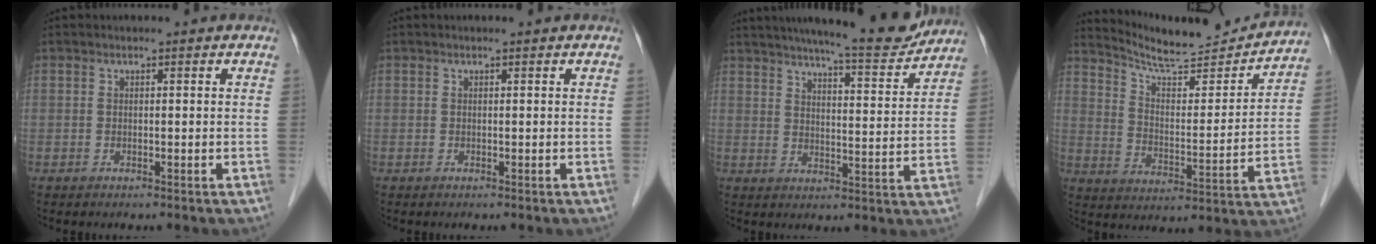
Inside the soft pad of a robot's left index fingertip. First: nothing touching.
{"total": 0.0}
{"total": 14.9, "force": [13.4, 1.1, 6.4], "torque": [-0.092, -0.010, 0.179]}
{"total": 16.3, "force": [15.7, 0.6, 4.0], "torque": [-0.070, -0.028, 0.233]}